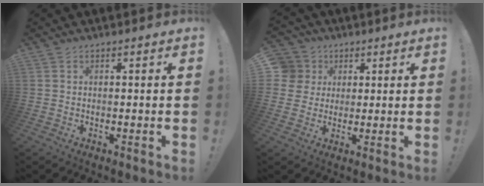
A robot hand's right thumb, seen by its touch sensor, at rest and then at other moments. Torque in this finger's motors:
{"motor_torque": [0.29, 2.13, 0.69, 0.57, 0.00]}